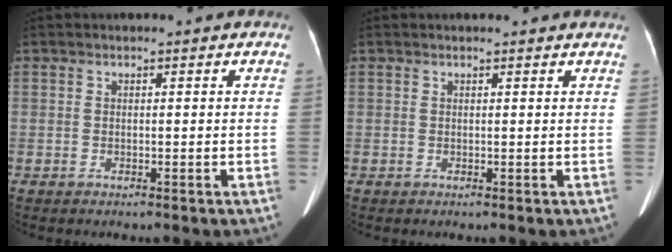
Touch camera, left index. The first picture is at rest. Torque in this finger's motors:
{"motor_torque": [-0.11, -0.36, -0.01, -0.01]}